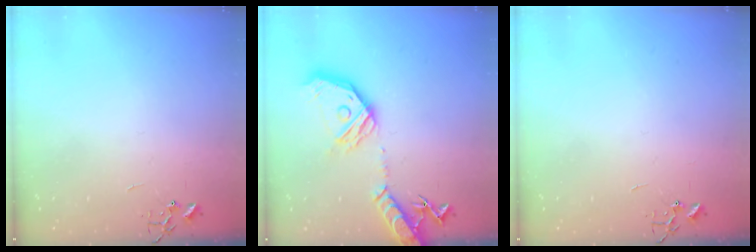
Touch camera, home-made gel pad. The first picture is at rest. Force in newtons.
{"total": 21.3, "press": 21.1, "slide": 3.1}
{"total": 0.0}